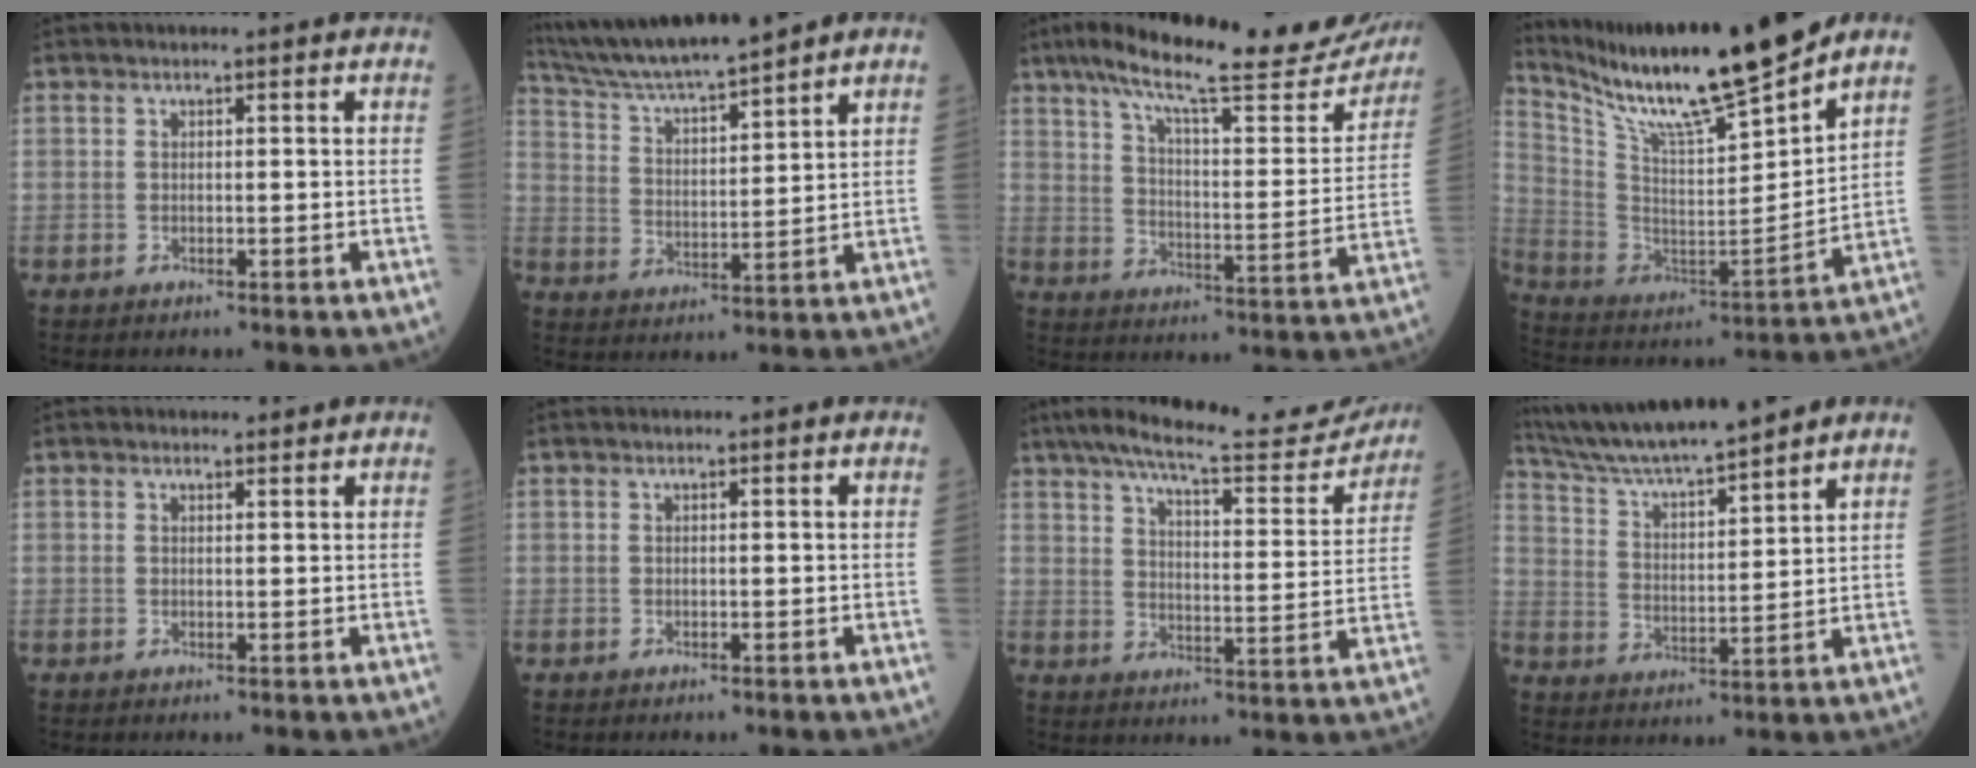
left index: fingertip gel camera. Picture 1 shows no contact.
{"total": 12.9, "force": [11.7, -0.4, 5.4], "torque": [-0.105, 0.016, 0.212]}
{"total": 25.4, "force": [21.7, 3.7, 12.7], "torque": [-0.203, -0.019, 0.292]}
{"total": 20.3, "force": [17.0, 0.0, 11.2], "torque": [-0.209, -0.013, 0.301]}
{"total": 0.9, "force": [0.9, 0.3, 0.0], "torque": [-0.006, -0.002, 0.012]}
{"total": 0.0}
{"total": 19.2, "force": [17.4, 2.6, 7.6], "torque": [-0.119, -0.014, 0.234]}
{"total": 14.6, "force": [13.2, 0.2, 6.2], "torque": [-0.118, 0.014, 0.233]}